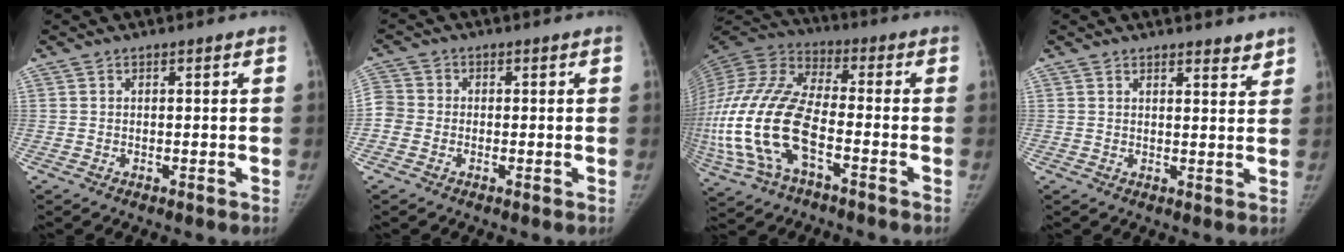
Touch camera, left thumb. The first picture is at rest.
{"total": 4.2, "force": [-0.8, 3.8, 1.5], "torque": [-0.026, 0.009, -0.025]}
{"total": 23.6, "force": [-6.6, 11.2, 19.8], "torque": [-0.466, 0.012, -0.120]}
{"total": 3.7, "force": [3.3, 1.1, 1.4], "torque": [0.001, -0.020, 0.041]}